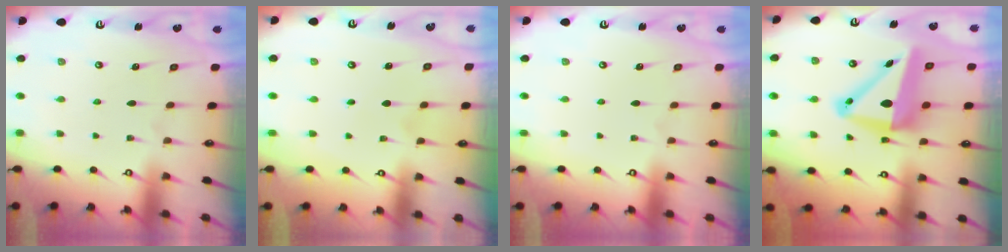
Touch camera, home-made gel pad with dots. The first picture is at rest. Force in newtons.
{"total": 3.0, "press": 3.0, "slide": 0.2}
{"total": 0.0}
{"total": 12.0, "press": 11.7, "slide": 2.5}